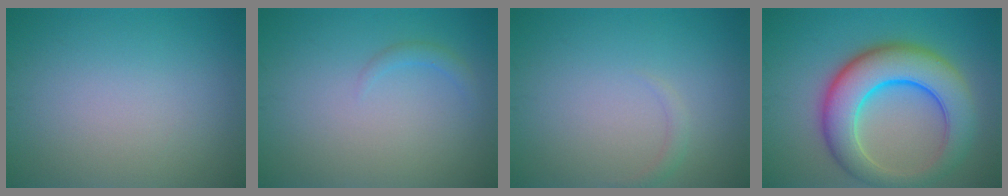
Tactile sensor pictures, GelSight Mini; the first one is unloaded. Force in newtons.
{"total": 1.0, "press": 1.0, "slide": 0.1}
{"total": 0.8, "press": 0.8, "slide": 0.1}
{"total": 9.4, "press": 9.4, "slide": 0.2}